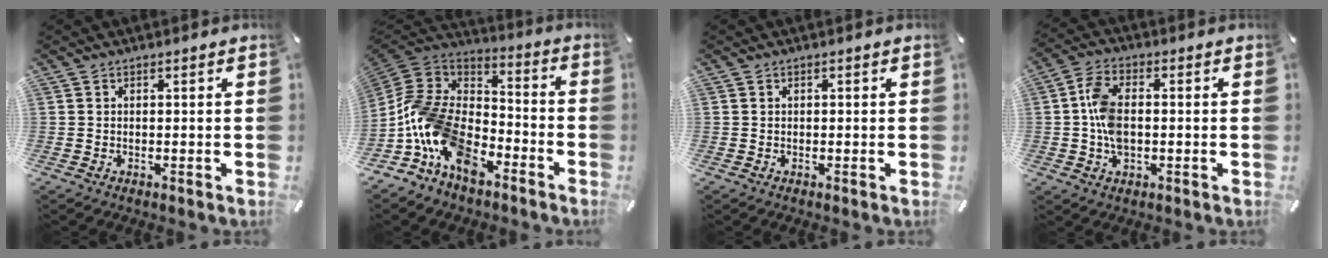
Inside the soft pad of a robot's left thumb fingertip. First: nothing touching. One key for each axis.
{"total": 17.2, "fx": -9.9, "fy": 10.6, "fz": 9.2, "tx": -0.202, "ty": 0.043, "tz": -0.183}
{"total": 0.0}
{"total": 7.5, "fx": -0.3, "fy": 4.5, "fz": 6.0, "tx": -0.135, "ty": 0.003, "tz": -0.008}